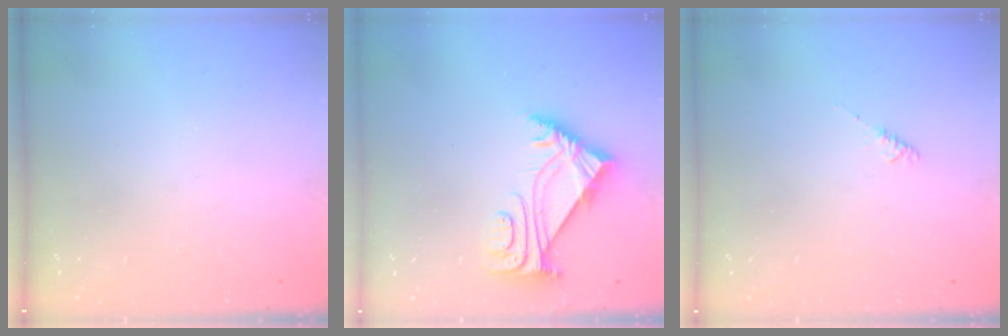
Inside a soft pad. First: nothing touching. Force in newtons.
{"total": 5.8, "press": 5.7, "slide": 1.1}
{"total": 2.0, "press": 1.9, "slide": 0.4}